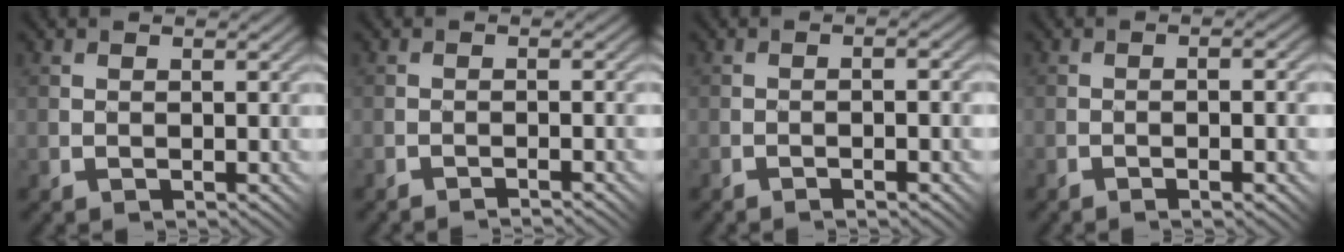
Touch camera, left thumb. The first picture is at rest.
{"total": 1.5, "force": [-1.4, -0.6, 0.2], "torque": [-0.004, 0.011, -0.029]}
{"total": 4.2, "force": [-2.0, 0.9, 3.6], "torque": [-0.046, 0.004, -0.024]}
{"total": 5.3, "force": [-2.1, 0.9, 4.8], "torque": [-0.062, 0.003, -0.023]}